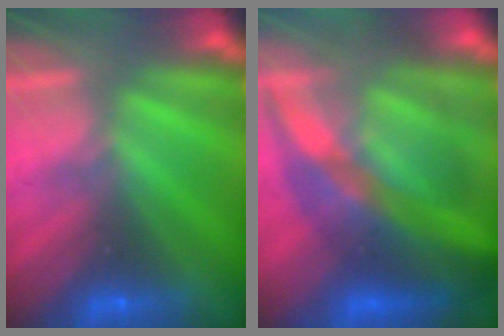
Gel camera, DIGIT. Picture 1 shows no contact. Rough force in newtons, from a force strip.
{"total": 11.2}